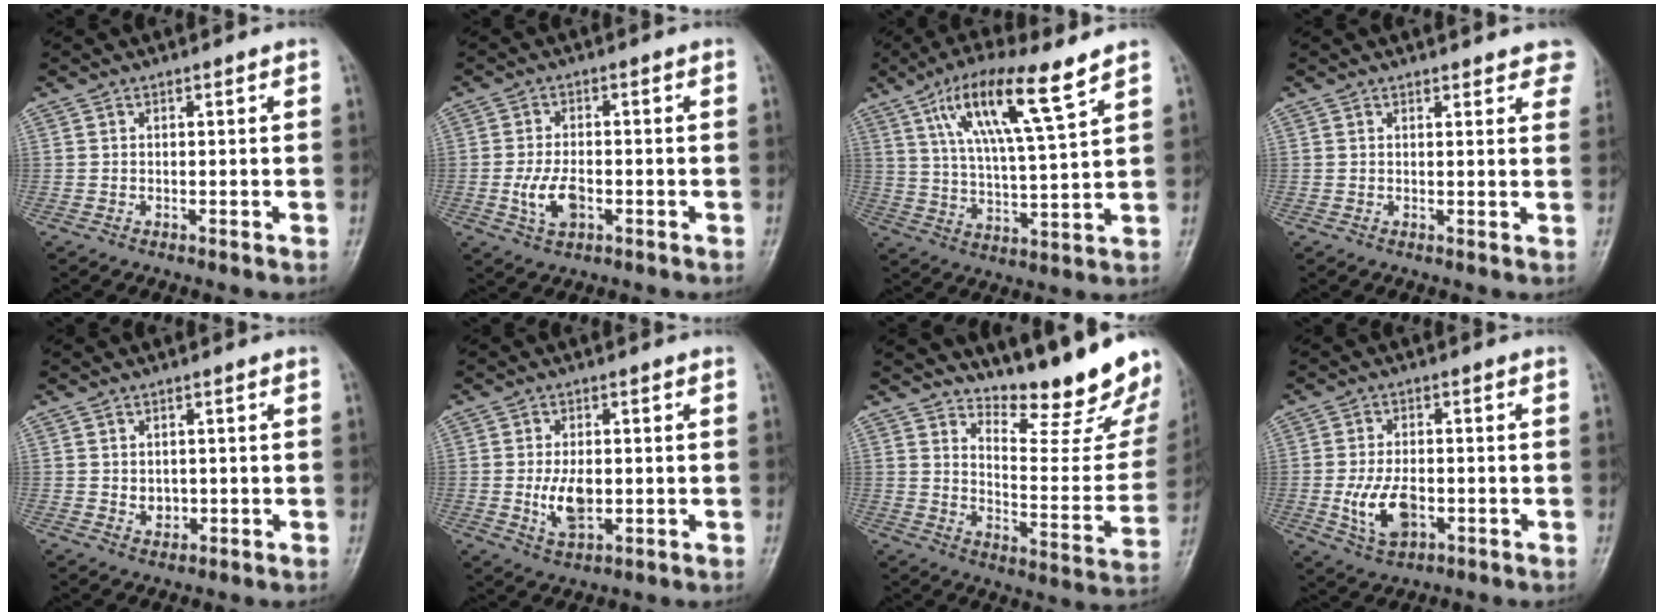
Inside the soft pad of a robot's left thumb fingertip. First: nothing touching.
{"total": 5.8, "force": [-1.5, 3.3, 4.6], "torque": [-0.090, 0.003, -0.025]}
{"total": 14.4, "force": [8.2, 2.5, 11.6], "torque": [-0.207, -0.027, 0.151]}
{"total": 6.1, "force": [5.1, 2.2, 2.5], "torque": [0.007, -0.015, 0.047]}
{"total": 2.4, "force": [0.1, 2.0, 1.3], "torque": [-0.013, -0.002, 0.008]}
{"total": 6.5, "force": [-0.5, 3.7, 5.4], "torque": [-0.092, -0.009, -0.002]}
{"total": 19.1, "force": [16.4, 3.9, 9.1], "torque": [-0.091, -0.150, 0.227]}
{"total": 8.1, "force": [-1.8, 4.7, 6.3], "torque": [-0.114, -0.001, -0.026]}